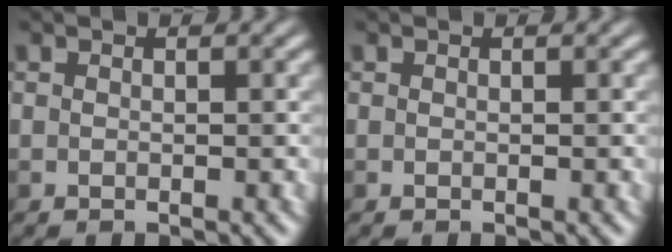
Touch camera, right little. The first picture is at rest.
{"total": 0.0}